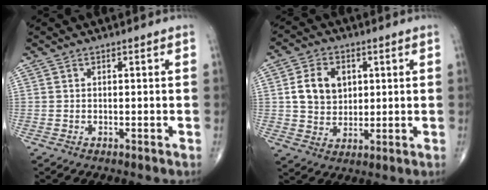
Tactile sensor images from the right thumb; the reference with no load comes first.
{"total": 8.9, "force": [2.0, 6.8, 5.3], "torque": [-0.070, -0.006, 0.039]}